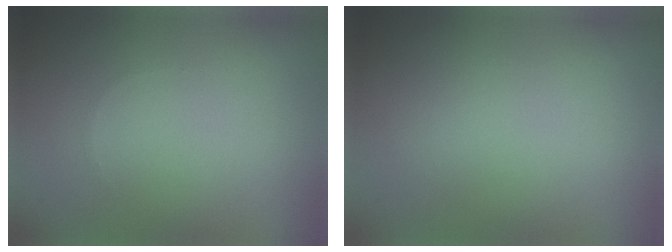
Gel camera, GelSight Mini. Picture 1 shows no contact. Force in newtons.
{"total": 0.0}